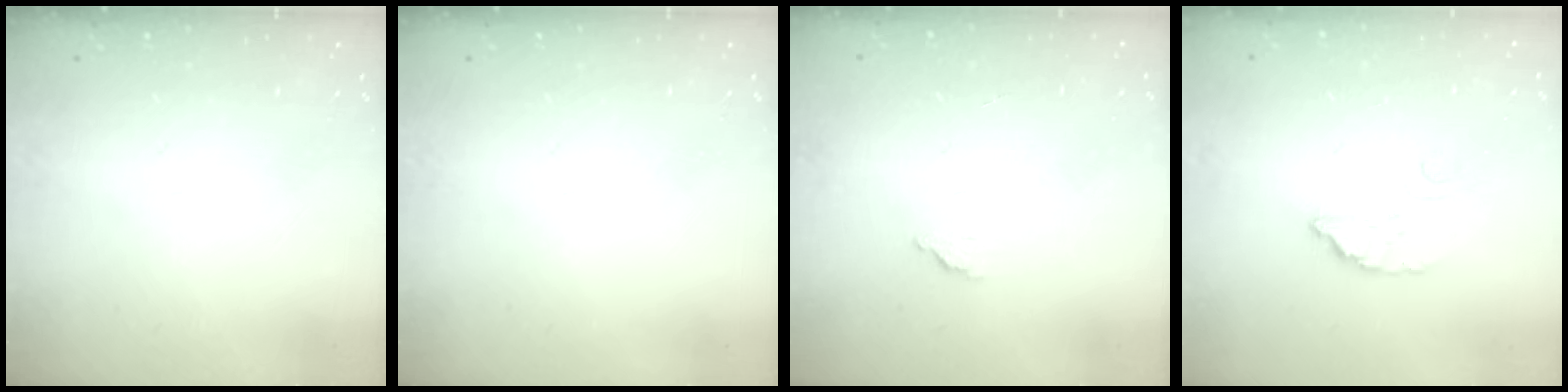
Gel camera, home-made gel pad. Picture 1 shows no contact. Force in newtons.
{"total": 0.0}
{"total": 2.0, "press": 2.0, "slide": 0.1}
{"total": 3.4, "press": 3.4, "slide": 0.2}